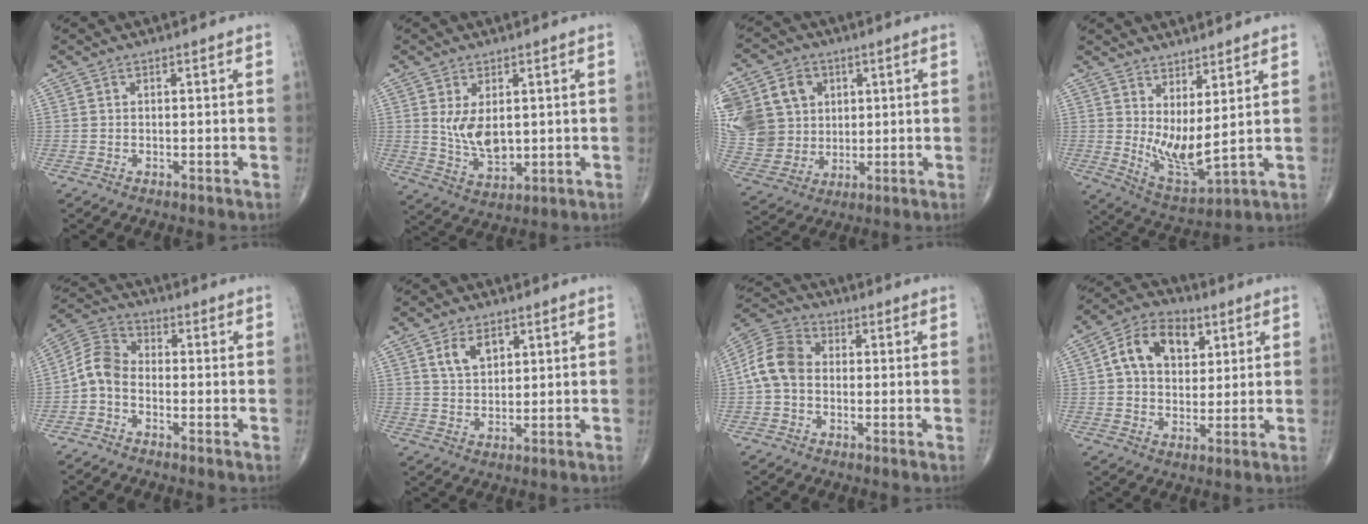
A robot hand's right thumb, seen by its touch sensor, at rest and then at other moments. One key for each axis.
{"total": 7.3, "fx": 1.3, "fy": 4.3, "fz": 5.7, "tx": -0.090, "ty": -0.018, "tz": 0.037}
{"total": 23.4, "fx": 5.6, "fy": 19.8, "fz": 11.3, "tx": -0.274, "ty": 0.038, "tz": 0.127}
{"total": 9.1, "fx": 2.9, "fy": 2.8, "fz": 8.1, "tx": -0.145, "ty": -0.045, "tz": 0.068}
{"total": 6.1, "fx": -2.0, "fy": 4.1, "fz": 4.1, "tx": -0.073, "ty": 0.028, "tz": -0.056}
{"total": 5.9, "fx": 2.7, "fy": 3.7, "fz": 3.7, "tx": -0.053, "ty": -0.013, "tz": 0.051}
{"total": 8.7, "fx": -0.5, "fy": 6.6, "fz": 5.7, "tx": -0.106, "ty": 0.027, "tz": -0.023}
{"total": 12.4, "fx": 3.8, "fy": 8.6, "fz": 8.1, "tx": -0.104, "ty": 0.003, "tz": 0.059}